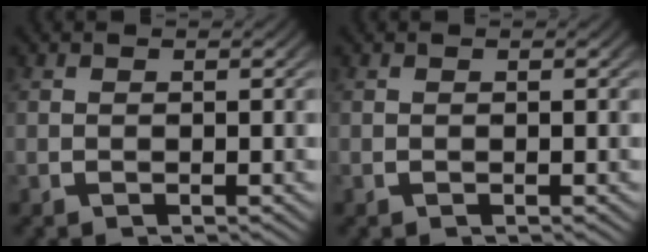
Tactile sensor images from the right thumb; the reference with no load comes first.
{"total": 0.0}